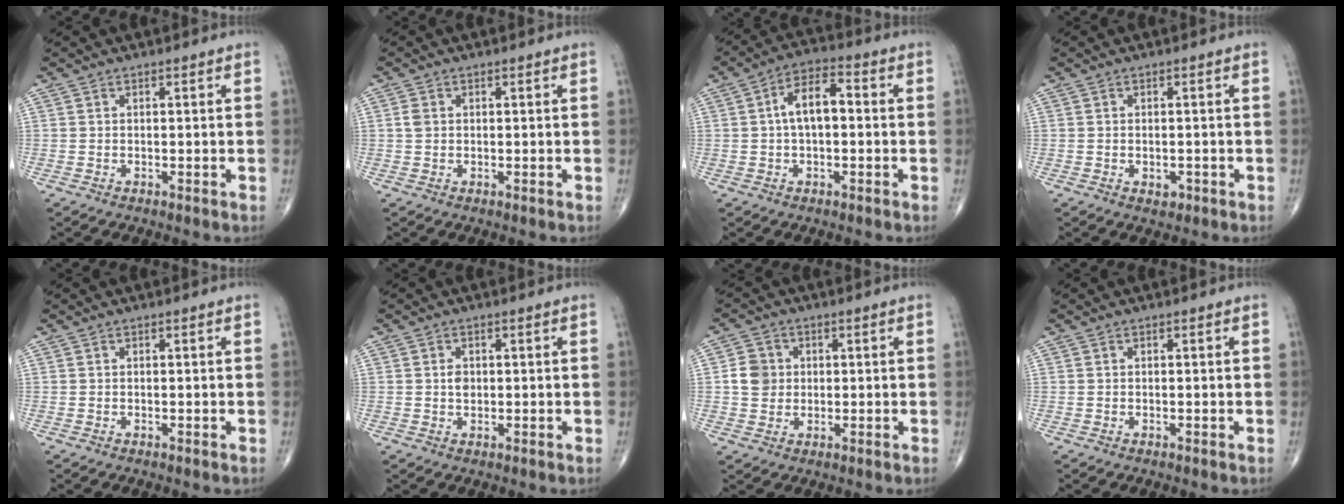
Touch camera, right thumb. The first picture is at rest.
{"total": 1.5, "force": [0.2, 1.2, 0.9], "torque": [-0.019, 0.003, 0.005]}
{"total": 7.6, "force": [0.4, 3.9, 6.5], "torque": [-0.110, 0.029, -0.004]}
{"total": 1.9, "force": [-0.7, 1.3, 1.2], "torque": [-0.009, 0.000, -0.006]}
{"total": 0.0}
{"total": 1.7, "force": [0.2, 1.3, 1.1], "torque": [-0.013, 0.001, 0.003]}
{"total": 5.1, "force": [0.5, 4.7, 2.1], "torque": [-0.021, 0.004, 0.004]}
{"total": 0.0}